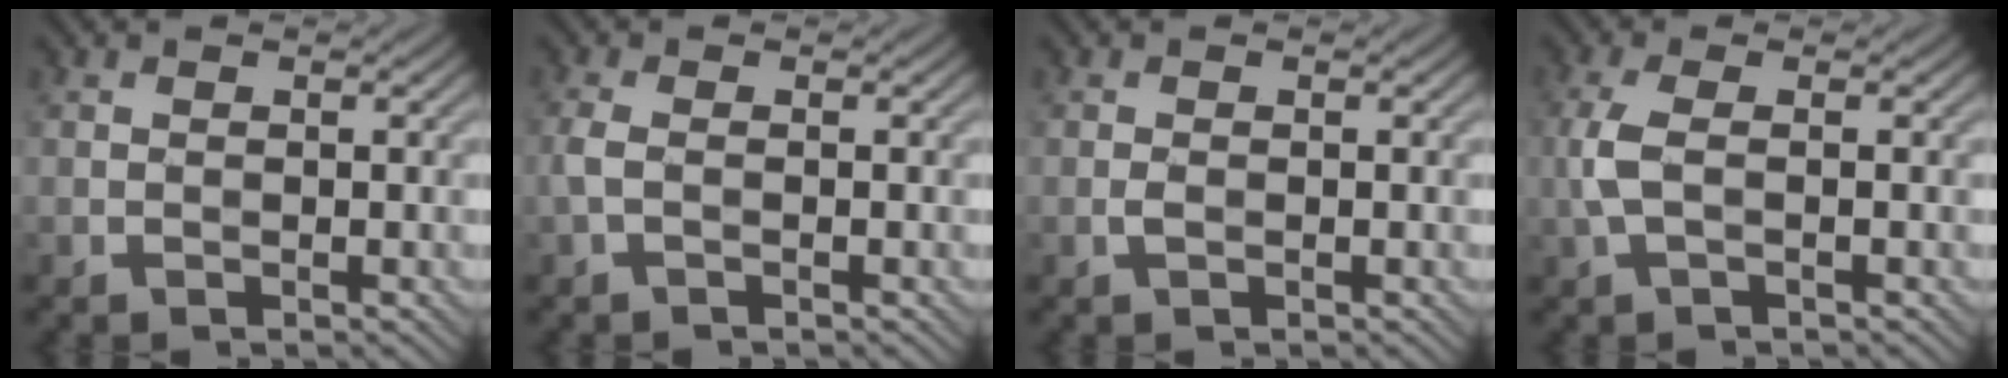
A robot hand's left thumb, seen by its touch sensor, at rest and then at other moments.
{"total": 1.7, "force": [-0.4, 0.5, 1.6], "torque": [-0.042, 0.003, -0.013]}
{"total": 0.8, "force": [-0.2, 0.2, 0.7], "torque": [-0.018, 0.000, -0.005]}
{"total": 3.4, "force": [-0.2, 1.0, 3.2], "torque": [-0.084, 0.004, -0.008]}